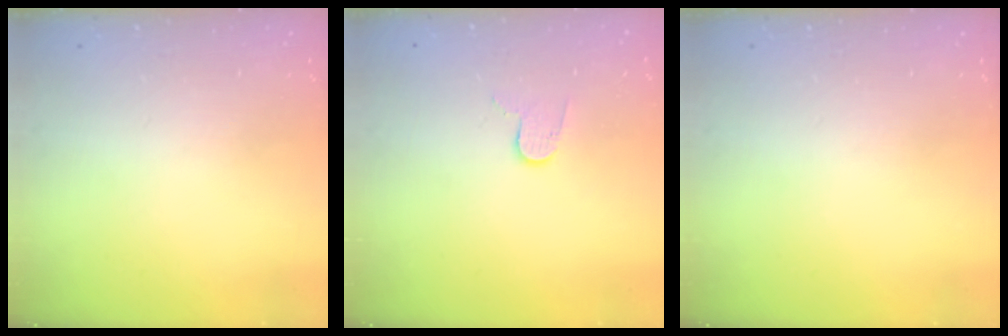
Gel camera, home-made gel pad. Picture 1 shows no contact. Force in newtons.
{"total": 6.0, "press": 6.0, "slide": 0.2}
{"total": 0.0}